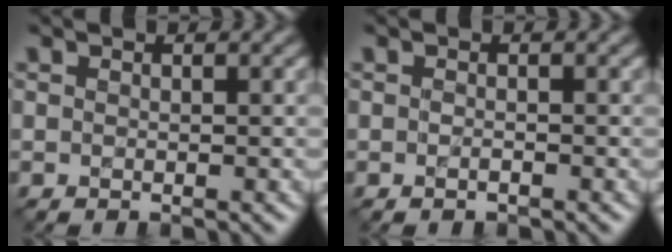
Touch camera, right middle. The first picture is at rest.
{"total": 0.6, "force": [-0.3, 0.2, 0.5], "torque": [-0.011, 0.001, -0.004]}